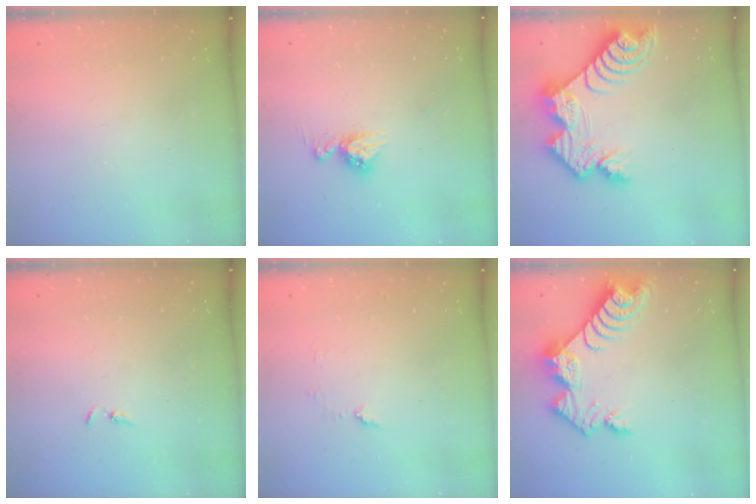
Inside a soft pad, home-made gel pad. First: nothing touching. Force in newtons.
{"total": 8.5, "press": 8.4, "slide": 0.8}
{"total": 13.9, "press": 13.9, "slide": 1.0}
{"total": 1.3, "press": 1.2, "slide": 0.3}
{"total": 5.2, "press": 5.1, "slide": 0.6}
{"total": 10.5, "press": 10.4, "slide": 0.8}